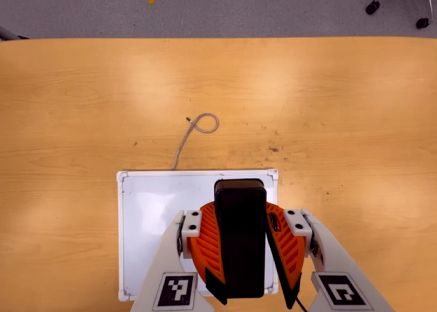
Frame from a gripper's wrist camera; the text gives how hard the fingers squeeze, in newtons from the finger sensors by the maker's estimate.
{"total": 10.1, "left": 9.6, "right": 10.7}